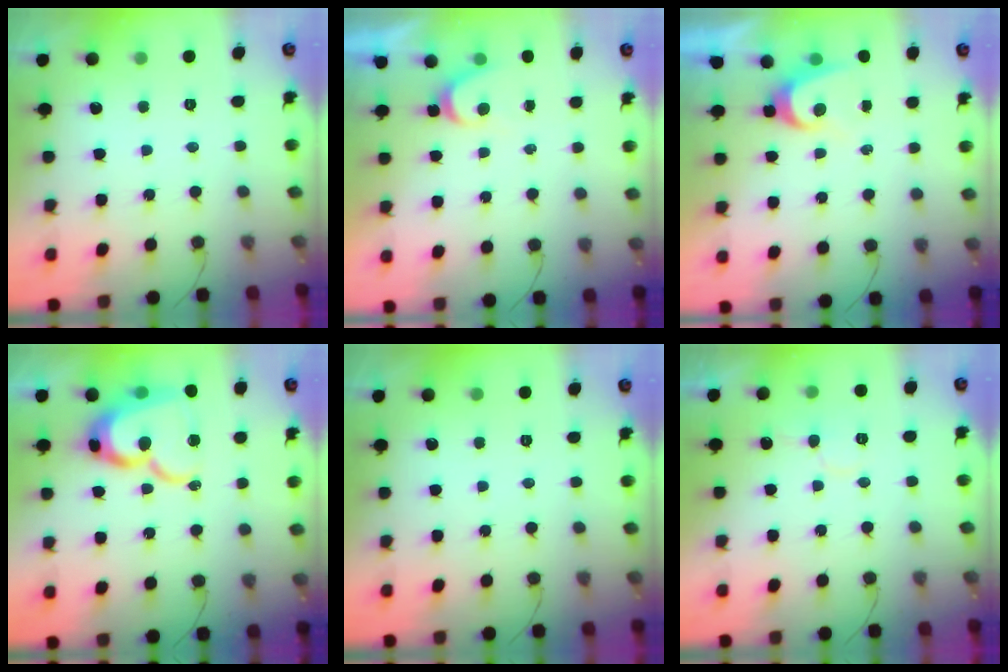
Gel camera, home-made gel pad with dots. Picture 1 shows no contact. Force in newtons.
{"total": 3.7, "press": 3.7, "slide": 0.3}
{"total": 4.8, "press": 4.8, "slide": 0.4}
{"total": 17.5, "press": 17.4, "slide": 1.5}
{"total": 0.0}
{"total": 7.5, "press": 7.5, "slide": 0.5}